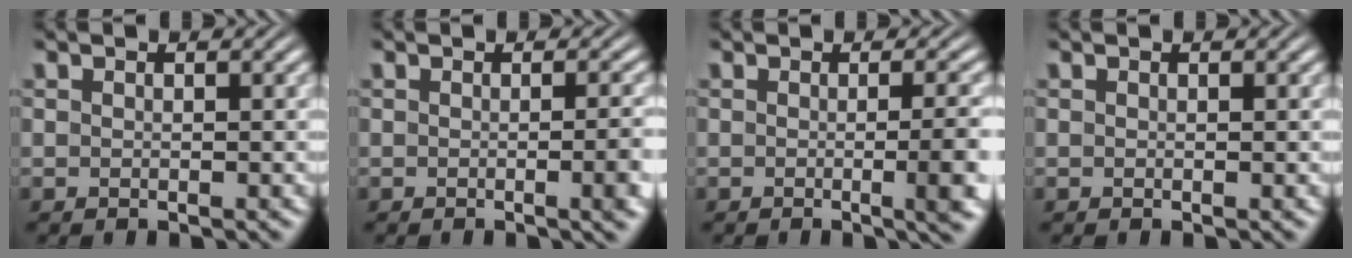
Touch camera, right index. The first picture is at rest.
{"total": 2.0, "force": [-0.5, 0.0, 1.9], "torque": [-0.020, 0.005, -0.012]}
{"total": 3.5, "force": [-0.7, 0.2, 3.4], "torque": [-0.037, 0.004, -0.017]}
{"total": 0.0}